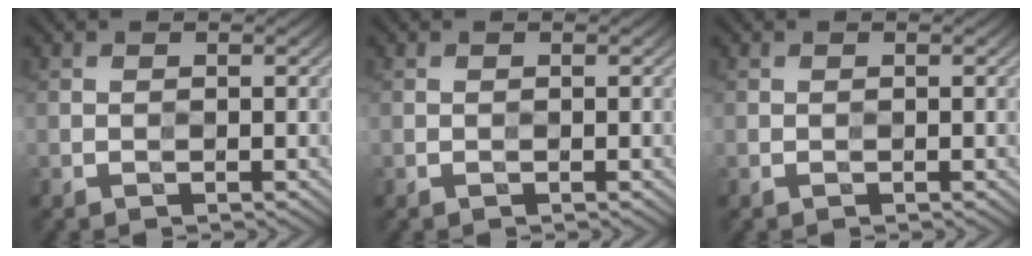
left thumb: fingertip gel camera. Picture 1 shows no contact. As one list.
[{"total": 0.0}, {"total": 0.0}]